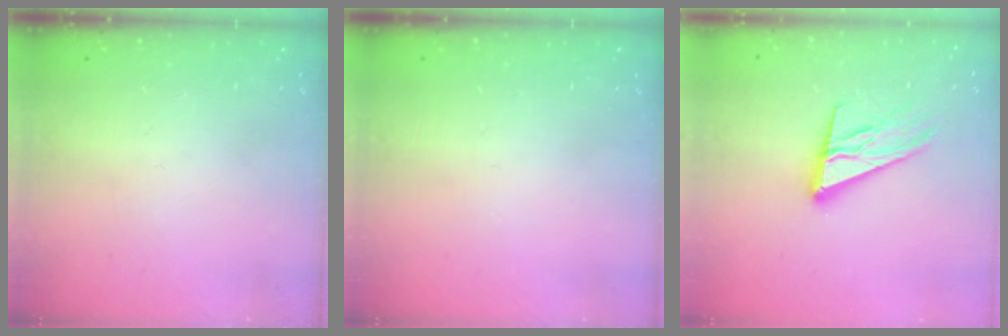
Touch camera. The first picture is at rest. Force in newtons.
{"total": 0.0}
{"total": 14.9, "press": 14.6, "slide": 2.9}